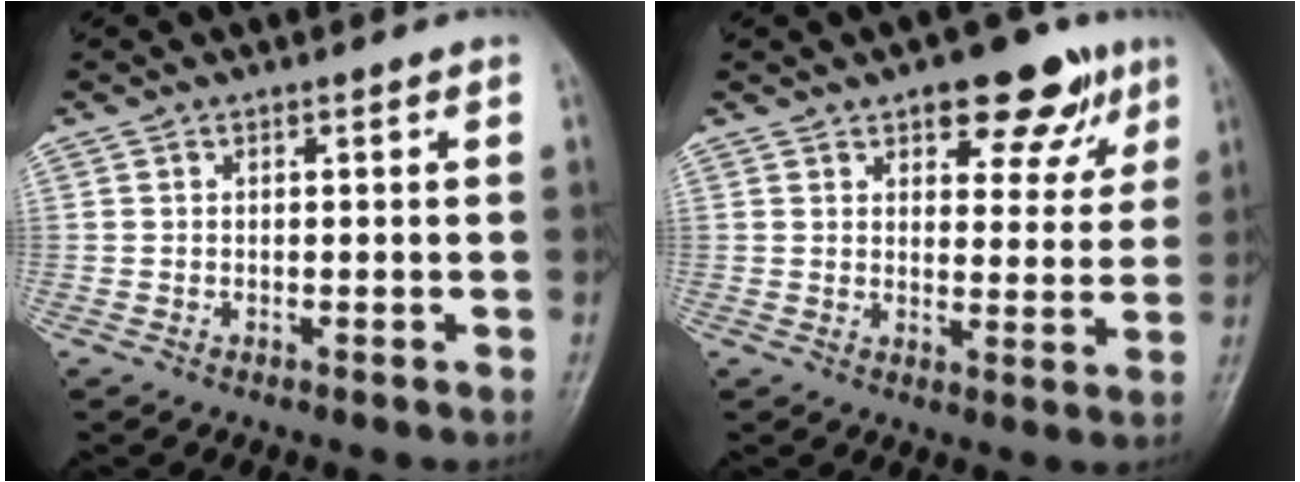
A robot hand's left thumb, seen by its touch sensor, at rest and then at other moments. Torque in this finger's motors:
{"motor_torque": [0.21, 0.27, 0.74, -0.54, 0.00]}